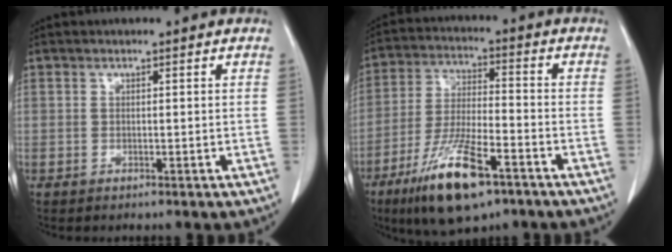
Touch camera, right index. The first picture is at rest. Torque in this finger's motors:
{"motor_torque": [1.35, -0.78, 0.69, 0.21]}